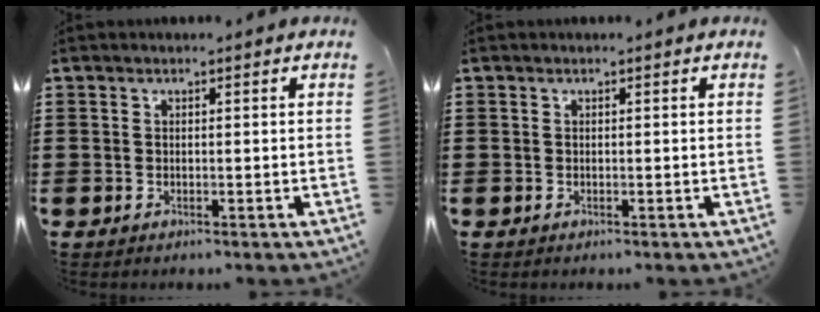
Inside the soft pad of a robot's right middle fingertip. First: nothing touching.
{"total": 0.0}